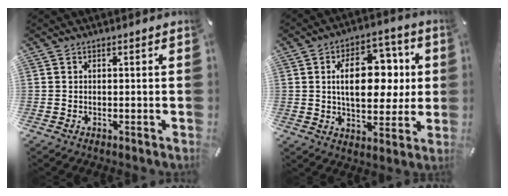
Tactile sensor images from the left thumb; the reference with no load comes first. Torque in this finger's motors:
{"motor_torque": [0.99, 0.93, 1.05, -0.90, 0.38]}